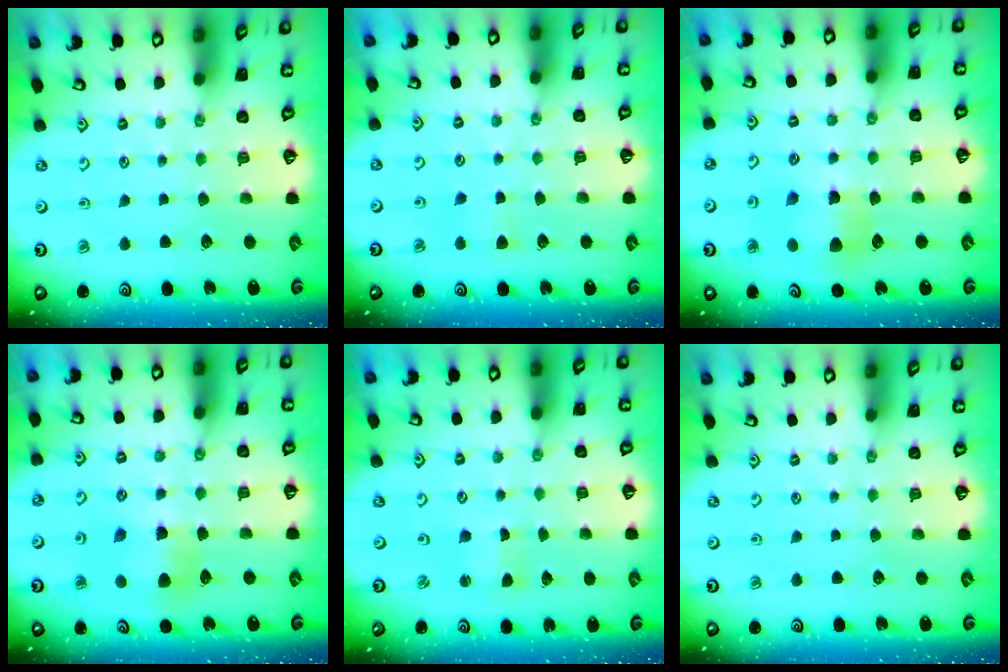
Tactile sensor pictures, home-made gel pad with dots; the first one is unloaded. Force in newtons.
{"total": 4.0, "press": 3.9, "slide": 0.6}
{"total": 7.1, "press": 7.1, "slide": 0.6}
{"total": 7.6, "press": 7.6, "slide": 0.7}
{"total": 0.8, "press": 0.8, "slide": 0.2}
{"total": 0.0}